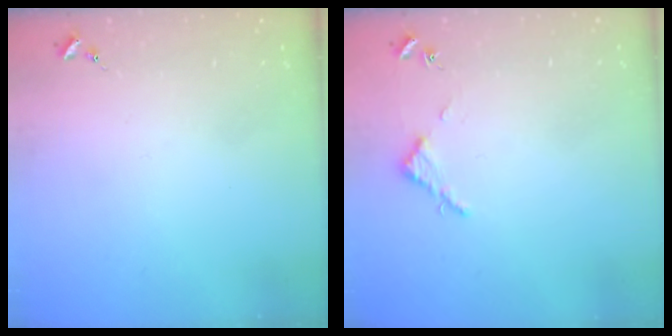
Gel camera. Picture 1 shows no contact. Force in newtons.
{"total": 2.8, "press": 2.8, "slide": 0.3}